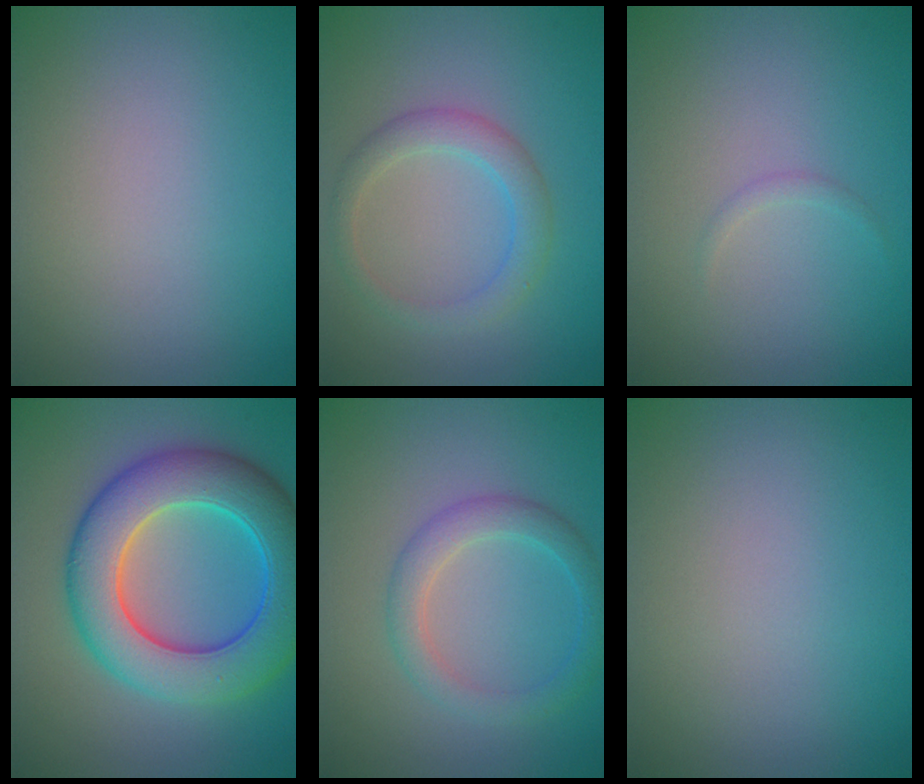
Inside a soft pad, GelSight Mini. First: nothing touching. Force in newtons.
{"total": 2.7, "press": 2.7, "slide": 0.1}
{"total": 0.6, "press": 0.6, "slide": 0.0}
{"total": 10.0, "press": 10.0, "slide": 0.0}
{"total": 3.0, "press": 3.0, "slide": 0.1}
{"total": 0.0}